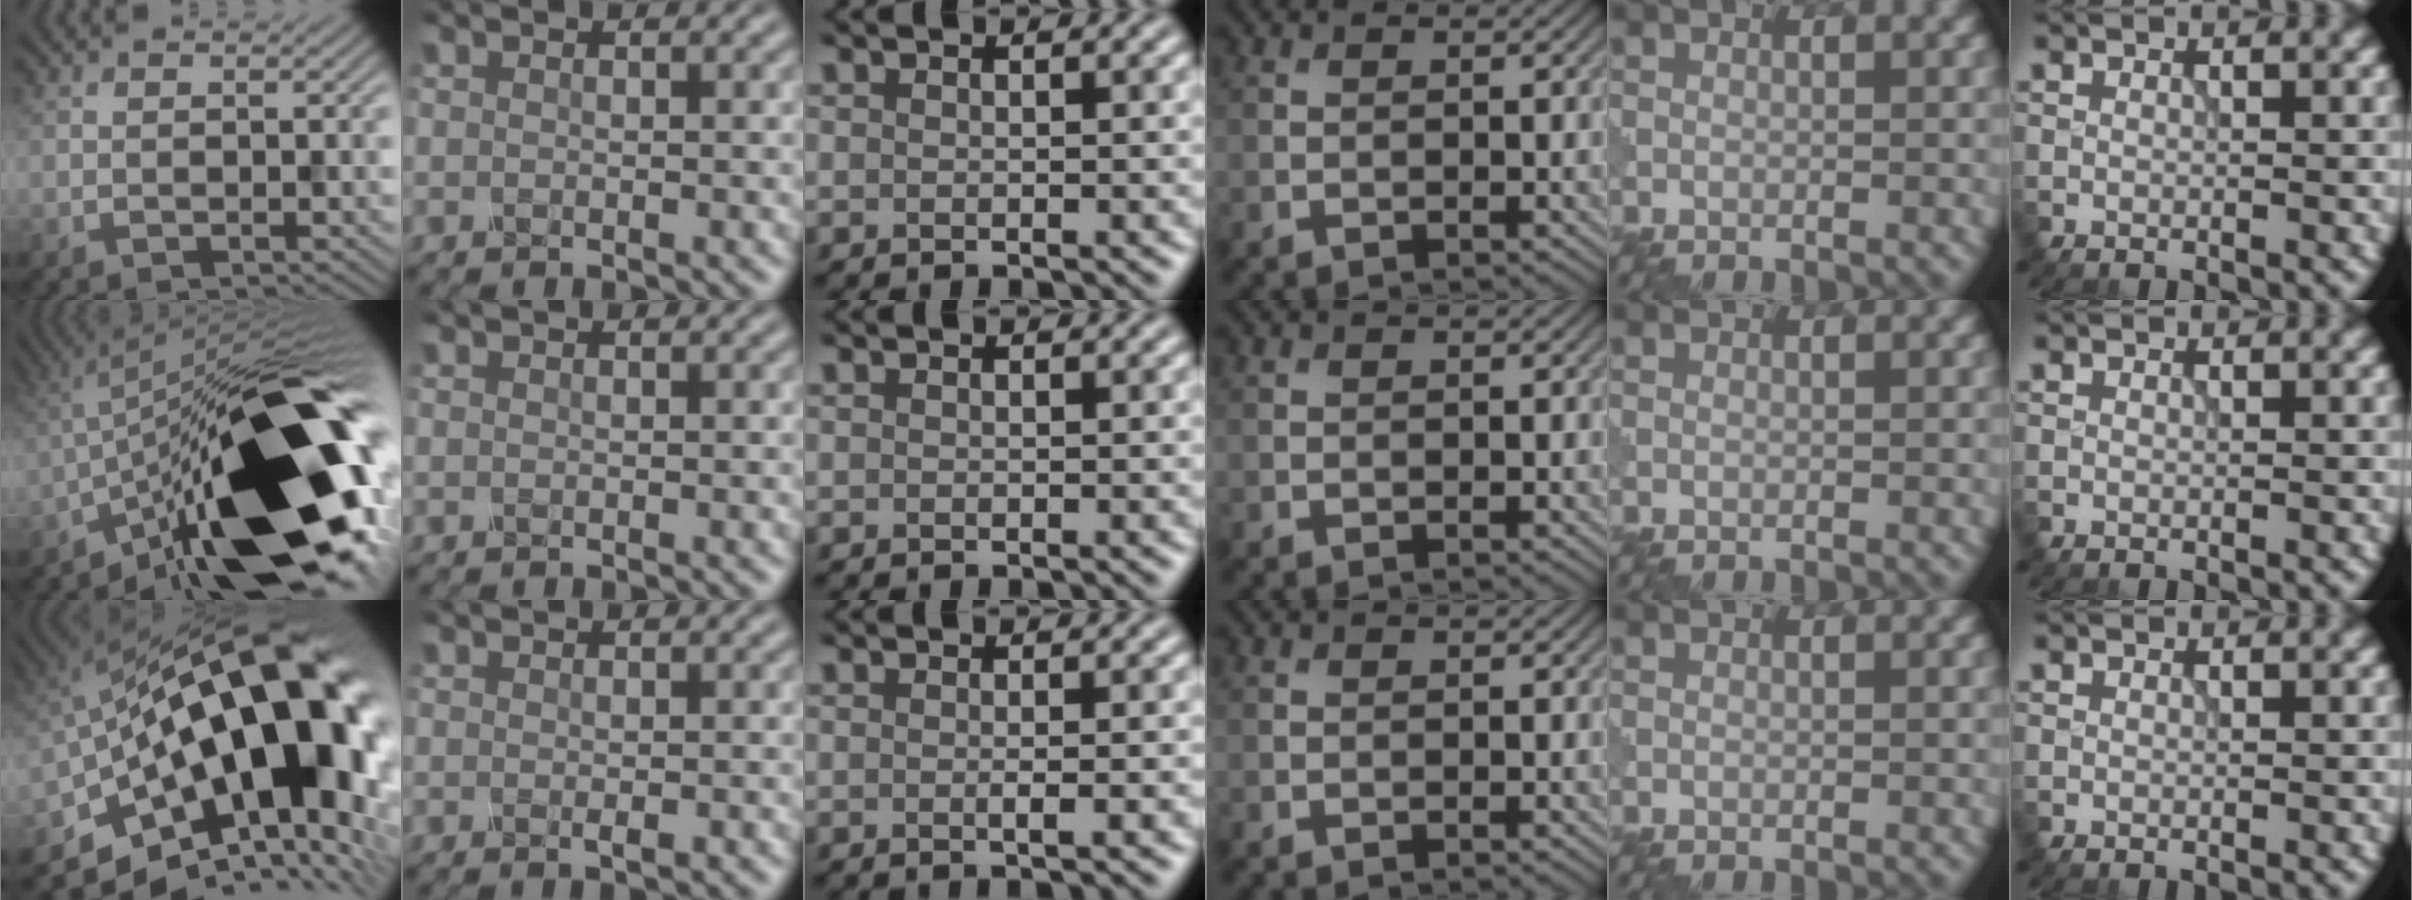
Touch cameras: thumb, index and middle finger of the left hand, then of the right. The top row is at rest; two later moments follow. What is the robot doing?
{"motion": "shake", "object": "salt shaker"}